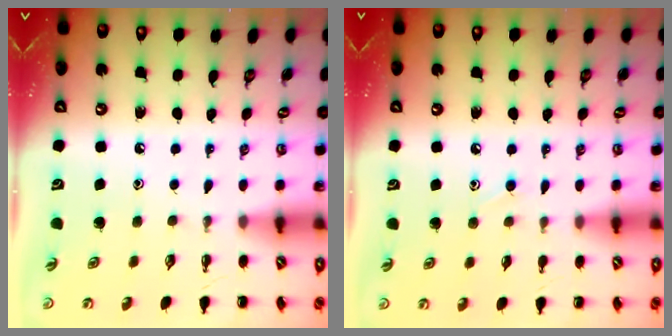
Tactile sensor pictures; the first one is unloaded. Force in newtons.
{"total": 6.4, "press": 6.0, "slide": 2.1}